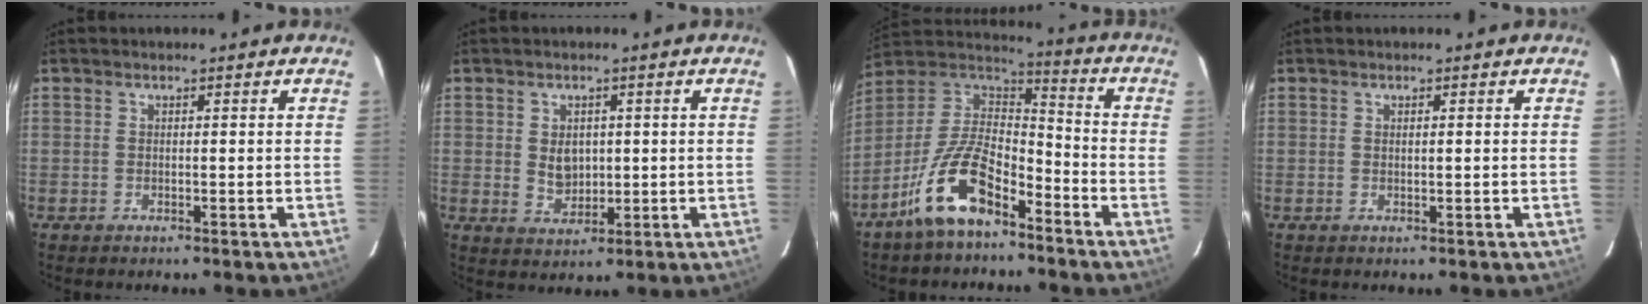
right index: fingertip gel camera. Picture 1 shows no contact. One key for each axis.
{"total": 4.0, "fx": 0.5, "fy": 3.0, "fz": 2.6, "tx": -0.045, "ty": 0.001, "tz": 0.019}
{"total": 13.4, "fx": -8.6, "fy": 5.2, "fz": 8.8, "tx": -0.184, "ty": 0.016, "tz": -0.165}
{"total": 0.6, "fx": 0.1, "fy": 0.1, "fz": 0.6, "tx": -0.013, "ty": 0.000, "tz": 0.003}